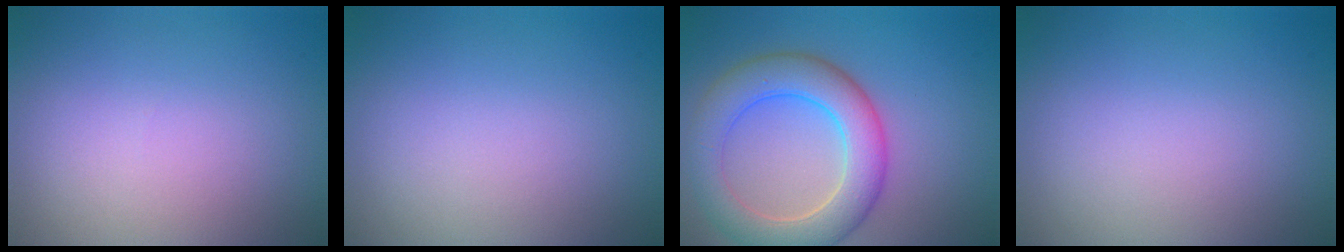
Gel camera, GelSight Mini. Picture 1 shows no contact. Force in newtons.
{"total": 0.0}
{"total": 6.8, "press": 6.8, "slide": 0.5}
{"total": 0.0}